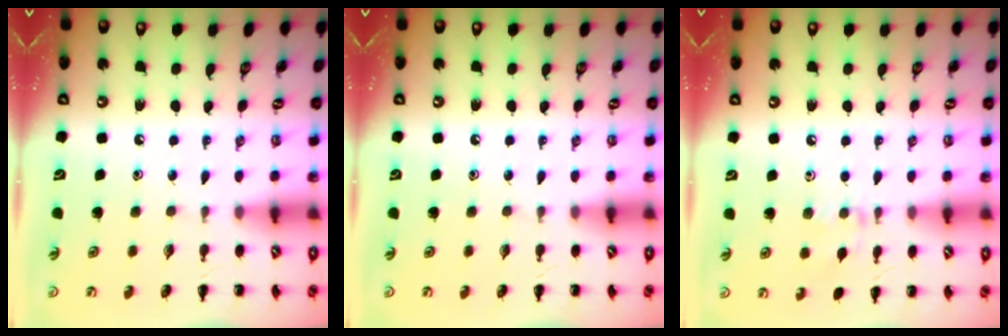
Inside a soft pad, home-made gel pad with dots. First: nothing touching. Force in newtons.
{"total": 0.0}
{"total": 6.9, "press": 6.6, "slide": 1.9}